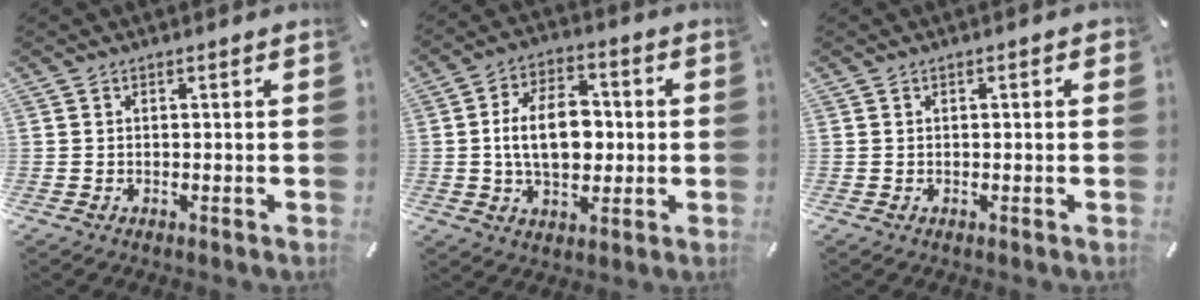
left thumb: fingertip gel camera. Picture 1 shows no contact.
{"total": 13.1, "force": [0.1, 8.6, 9.8], "torque": [-0.181, 0.009, 0.001]}
{"total": 0.6, "force": [0.0, 0.3, 0.5], "torque": [-0.009, 0.002, 0.000]}